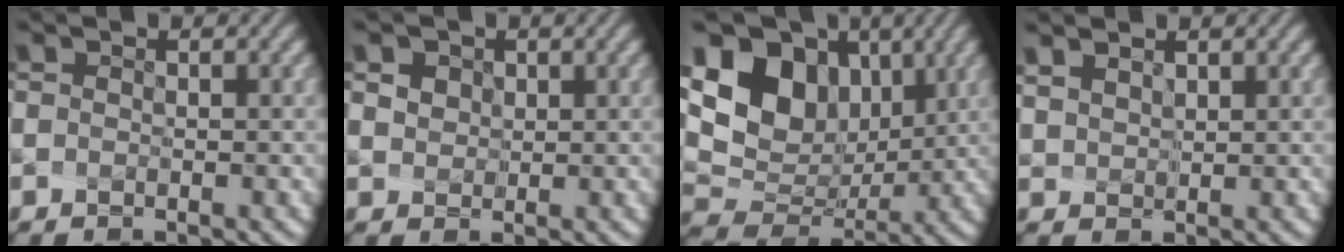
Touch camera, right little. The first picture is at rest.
{"total": 3.4, "force": [1.6, 2.8, 1.2], "torque": [-0.003, 0.025, 0.007]}
{"total": 9.7, "force": [4.3, 7.0, 5.3], "torque": [-0.099, 0.001, 0.064]}
{"total": 2.6, "force": [2.2, 1.0, 0.9], "torque": [-0.024, 0.018, 0.027]}